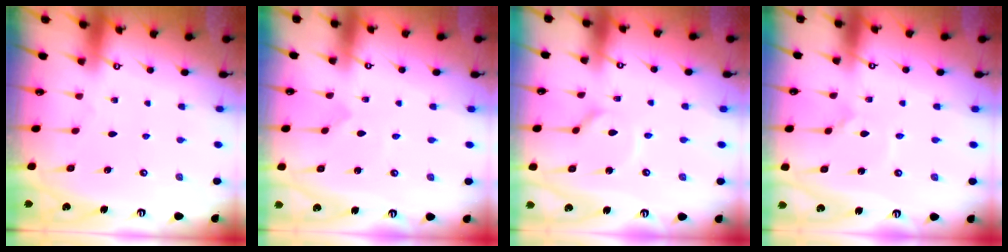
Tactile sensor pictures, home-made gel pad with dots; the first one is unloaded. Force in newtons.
{"total": 0.0}
{"total": 5.4, "press": 5.3, "slide": 0.5}
{"total": 3.5, "press": 3.5, "slide": 0.3}